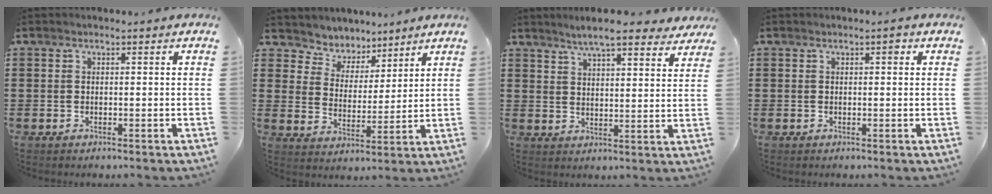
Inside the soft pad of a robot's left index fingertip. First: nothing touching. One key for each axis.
{"total": 5.0, "fx": 4.3, "fy": 2.5, "fz": -0.8, "tx": -0.021, "ty": -0.028, "tz": 0.075}
{"total": 6.9, "fx": 6.0, "fy": 0.7, "fz": 3.2, "tx": -0.072, "ty": -0.016, "tz": 0.107}
{"total": 1.1, "fx": 0.4, "fy": 0.4, "fz": 1.0, "tx": -0.011, "ty": 0.002, "tz": 0.003}